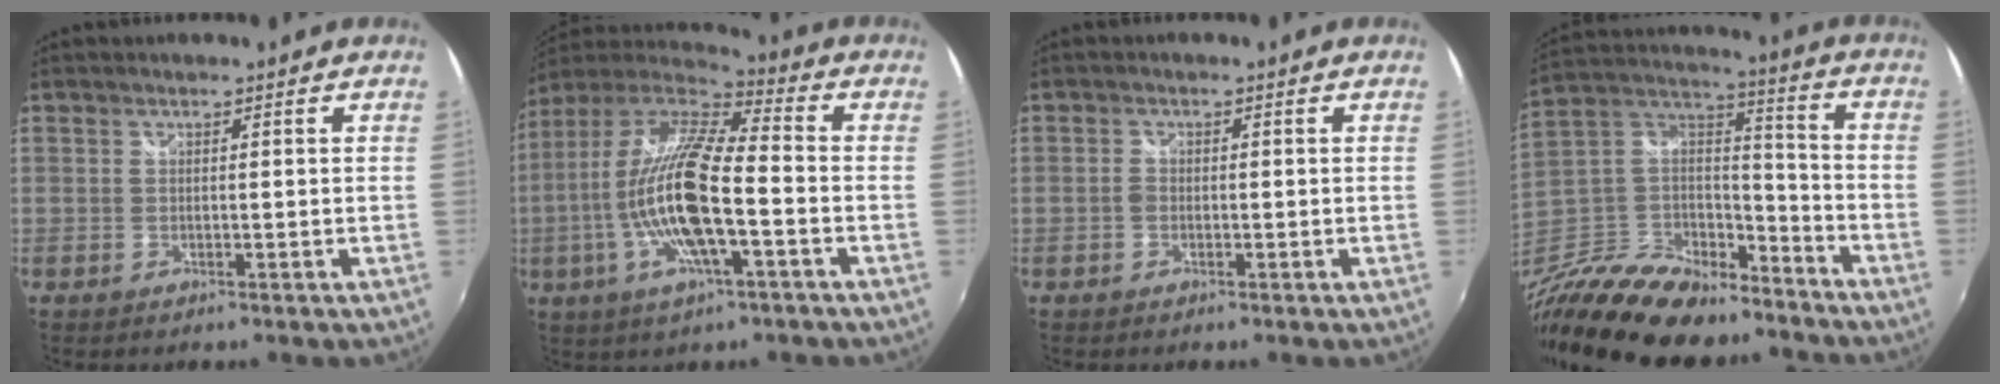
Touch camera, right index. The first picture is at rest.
{"total": 18.6, "force": [-4.2, 4.4, 17.5], "torque": [-0.328, -0.015, -0.085]}
{"total": 2.0, "force": [-0.7, 1.4, 1.2], "torque": [-0.025, 0.004, -0.016]}
{"total": 26.9, "force": [-19.6, 12.6, 13.4], "torque": [-0.301, 0.015, -0.323]}